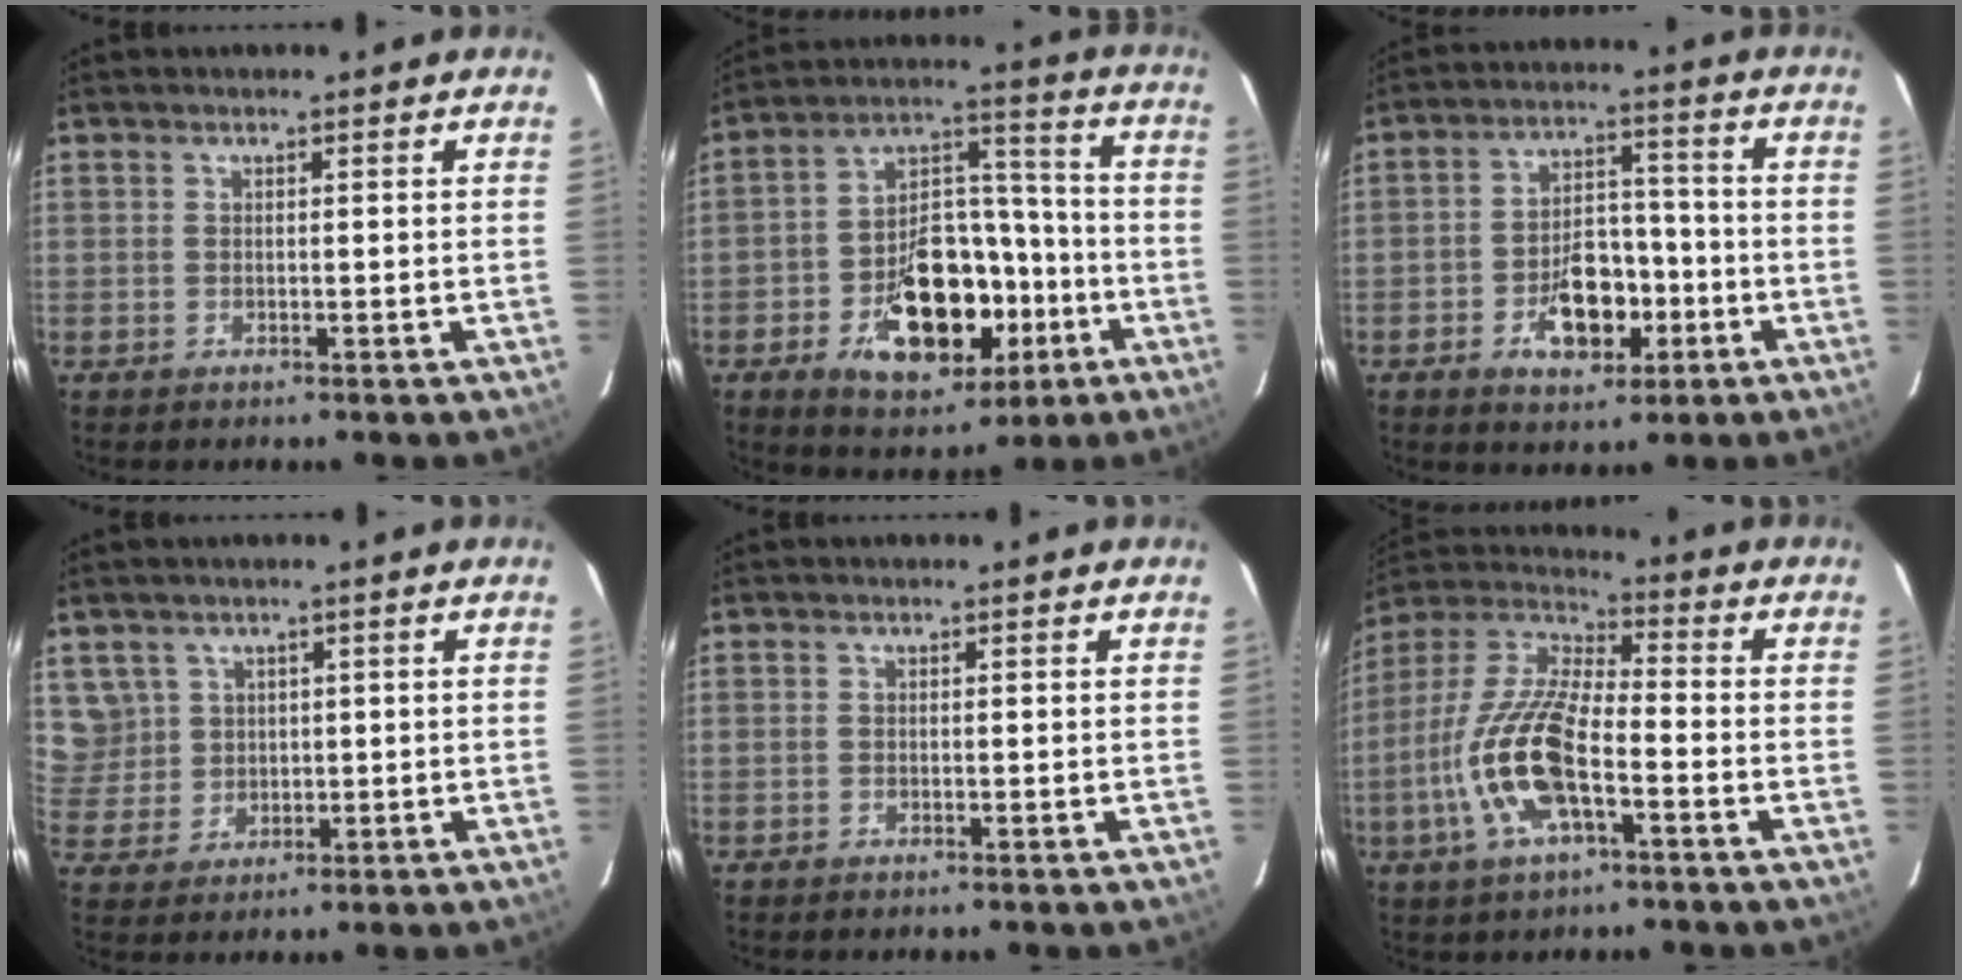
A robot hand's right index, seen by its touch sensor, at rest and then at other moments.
{"total": 19.5, "force": [-7.7, 11.8, 13.5], "torque": [-0.251, 0.033, -0.101]}
{"total": 10.5, "force": [-4.3, 6.3, 7.2], "torque": [-0.134, 0.021, -0.054]}
{"total": 5.6, "force": [2.3, 5.1, 0.5], "torque": [-0.001, 0.009, 0.058]}
{"total": 0.0}
{"total": 15.7, "force": [-5.4, 5.5, 13.7], "torque": [-0.290, -0.004, -0.109]}